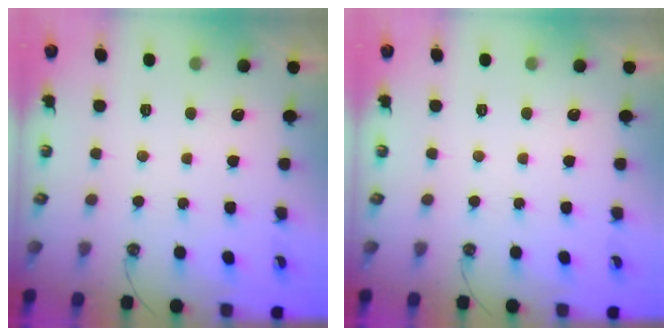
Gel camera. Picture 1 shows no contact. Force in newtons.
{"total": 0.0}